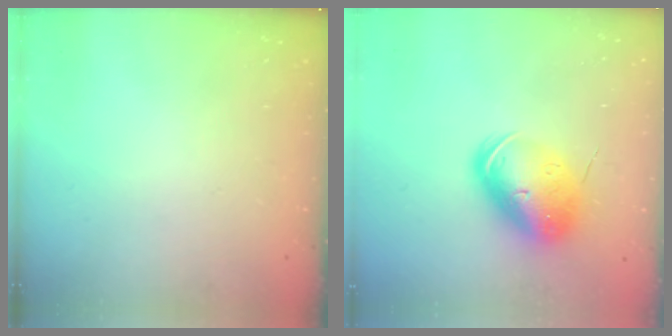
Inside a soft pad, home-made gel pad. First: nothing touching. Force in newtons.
{"total": 12.8, "press": 12.6, "slide": 2.6}